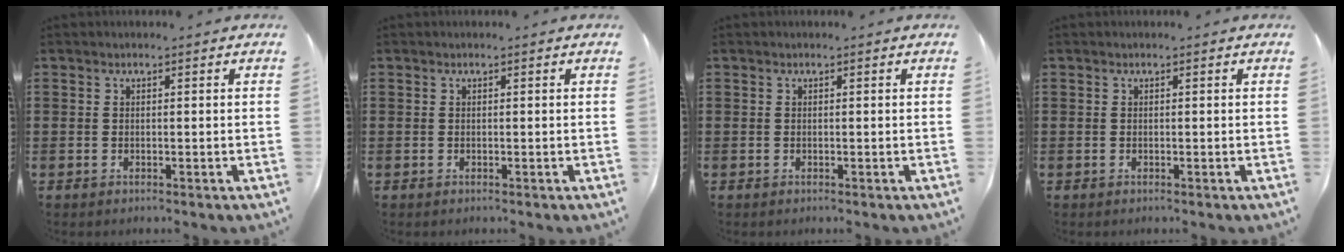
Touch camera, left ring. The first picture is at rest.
{"total": 0.0}
{"total": 0.0}
{"total": 0.0}